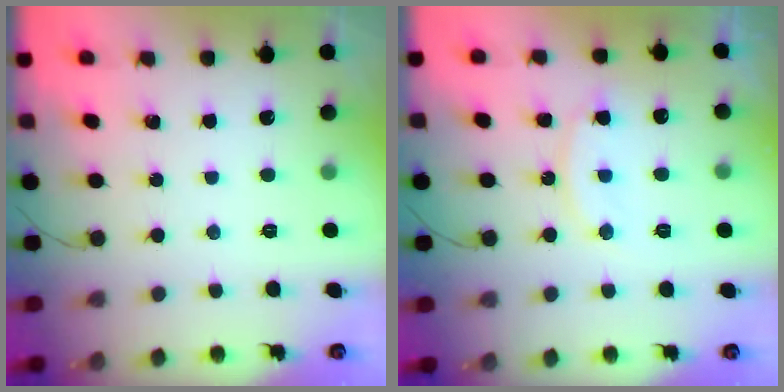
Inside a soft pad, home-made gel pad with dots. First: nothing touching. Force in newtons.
{"total": 11.0, "press": 11.0, "slide": 0.8}